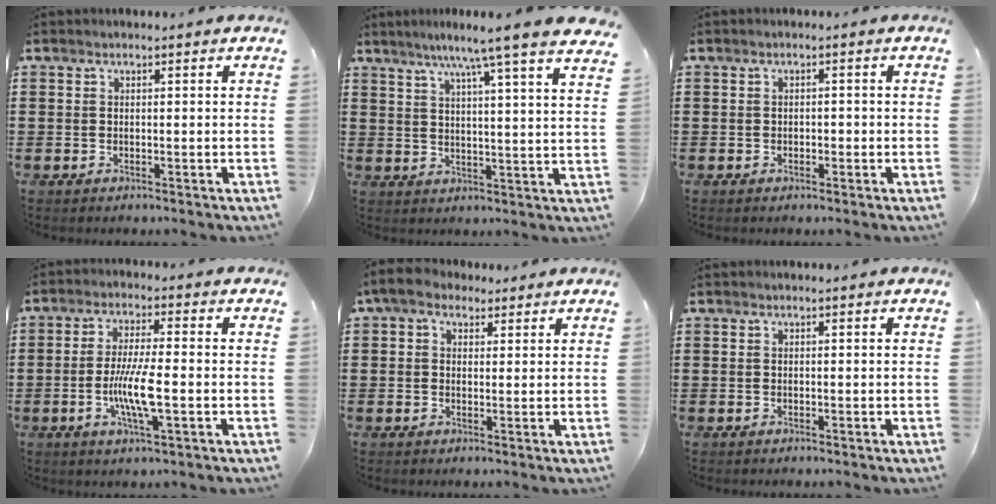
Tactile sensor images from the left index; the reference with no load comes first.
{"total": 7.4, "force": [6.0, -1.1, 4.2], "torque": [-0.096, -0.032, 0.094]}
{"total": 1.0, "force": [-0.5, 0.6, 0.5], "torque": [-0.013, 0.001, -0.014]}
{"total": 7.5, "force": [-1.7, 1.3, 7.2], "torque": [-0.141, -0.007, -0.035]}
{"total": 3.9, "force": [2.3, 2.5, 2.0], "torque": [-0.050, 0.010, 0.043]}
{"total": 0.0}